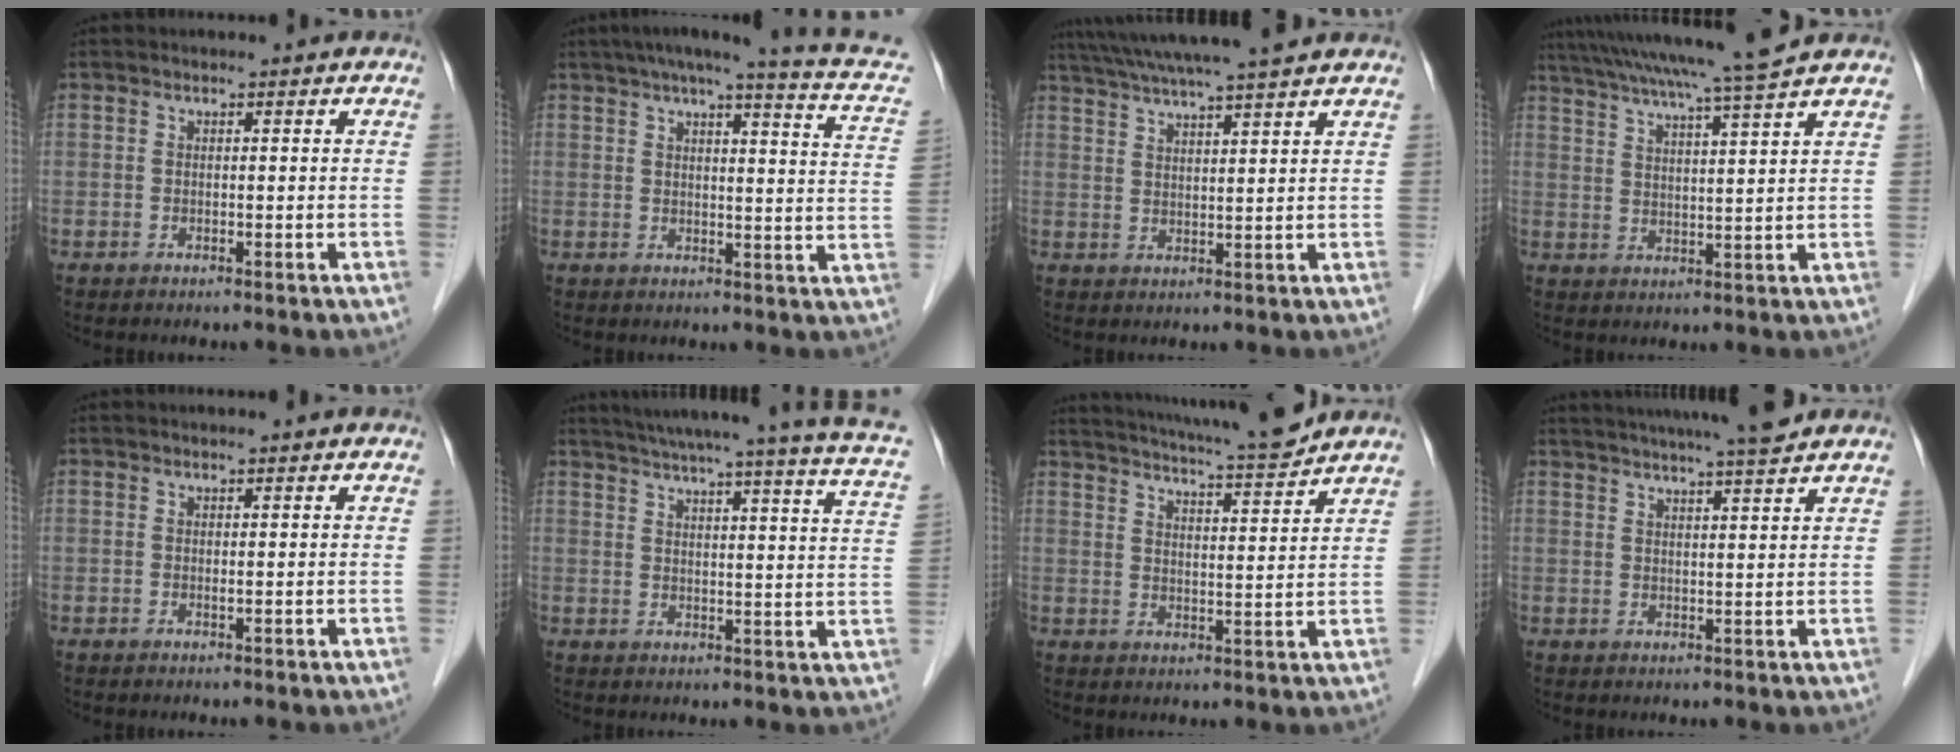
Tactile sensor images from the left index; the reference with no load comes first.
{"total": 16.0, "force": [12.1, 1.1, 10.4], "torque": [-0.149, 0.004, 0.130]}
{"total": 14.1, "force": [12.2, -0.3, 7.0], "torque": [-0.128, 0.029, 0.178]}
{"total": 14.6, "force": [12.5, -2.0, 7.3], "torque": [-0.132, -0.007, 0.181]}
{"total": 0.0}
{"total": 23.1, "force": [19.1, 0.2, 12.9], "torque": [-0.193, -0.019, 0.230]}
{"total": 12.3, "force": [11.3, -0.4, 4.7], "torque": [-0.087, -0.005, 0.164]}
{"total": 12.1, "force": [10.6, -0.1, 5.7], "torque": [-0.097, 0.010, 0.143]}